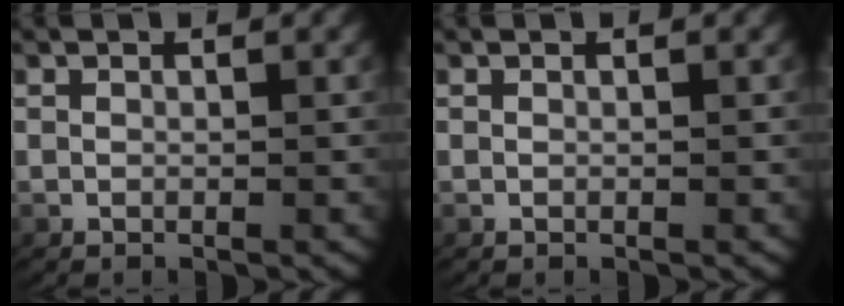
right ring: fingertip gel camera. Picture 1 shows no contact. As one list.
[{"total": 0.0}]